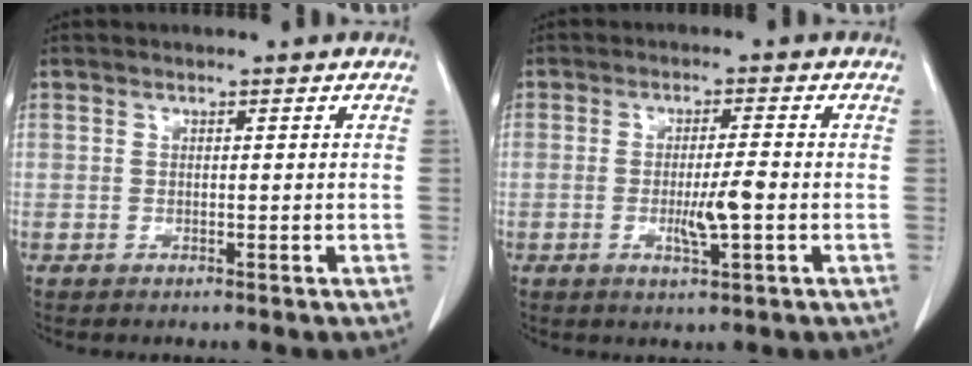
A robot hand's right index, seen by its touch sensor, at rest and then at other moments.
{"total": 4.6, "force": [-1.0, 0.2, 4.5], "torque": [-0.078, -0.006, -0.016]}